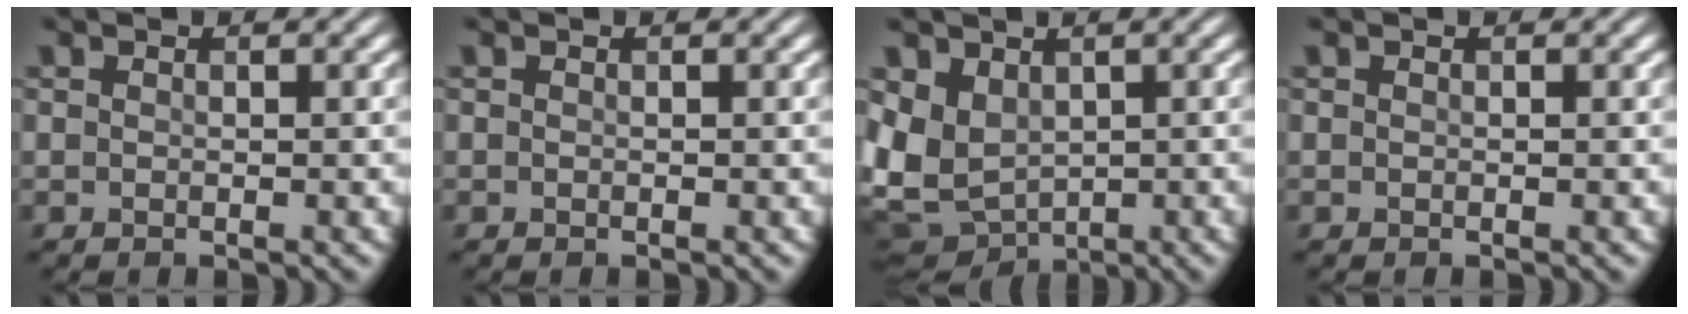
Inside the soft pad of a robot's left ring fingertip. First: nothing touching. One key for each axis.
{"total": 0.0}
{"total": 5.9, "fx": 0.2, "fy": 4.6, "fz": 3.8, "tx": -0.087, "ty": -0.016, "tz": 0.003}
{"total": 0.0}